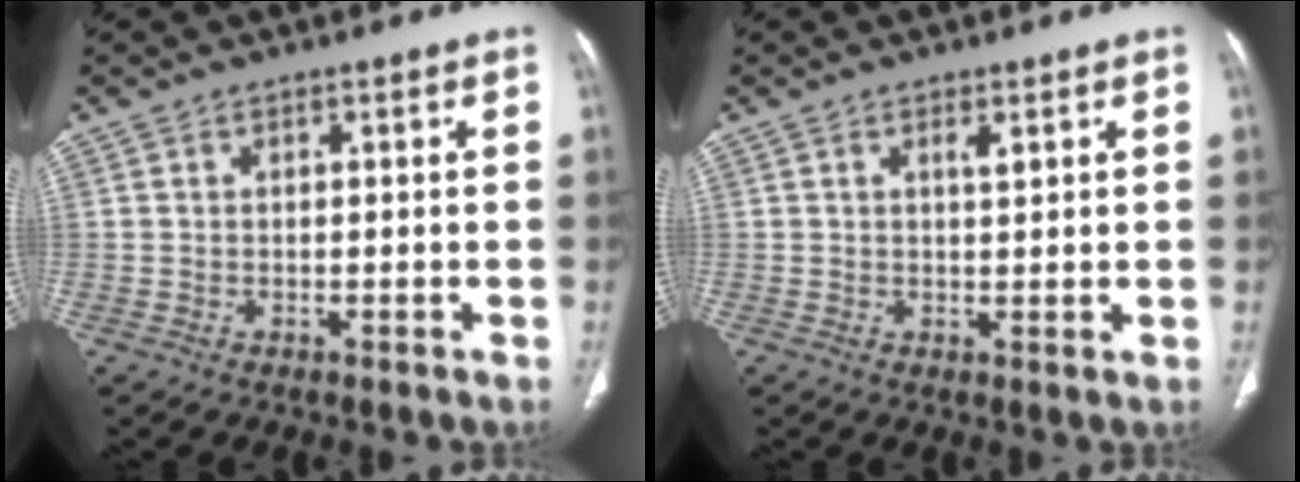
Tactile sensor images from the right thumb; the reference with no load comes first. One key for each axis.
{"total": 2.1, "fx": 1.0, "fy": 0.3, "fz": 1.8, "tx": -0.033, "ty": -0.008, "tz": 0.015}